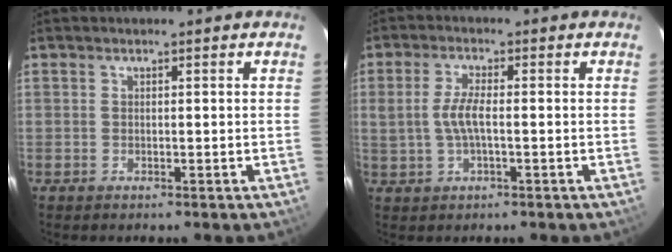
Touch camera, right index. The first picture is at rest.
{"total": 4.7, "force": [-0.4, 1.5, 4.5], "torque": [-0.087, 0.000, -0.003]}